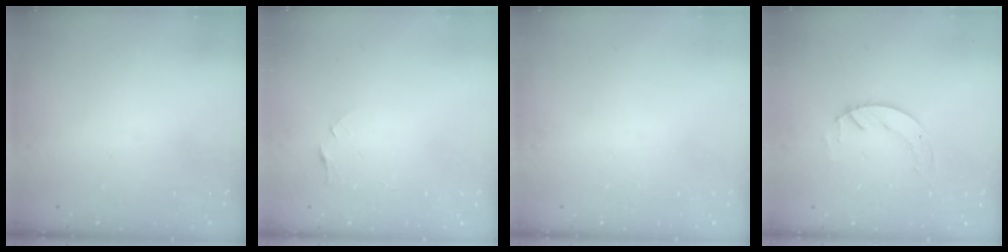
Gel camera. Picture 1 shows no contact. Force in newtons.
{"total": 2.8, "press": 2.7, "slide": 0.4}
{"total": 0.0}
{"total": 4.5, "press": 4.5, "slide": 0.4}